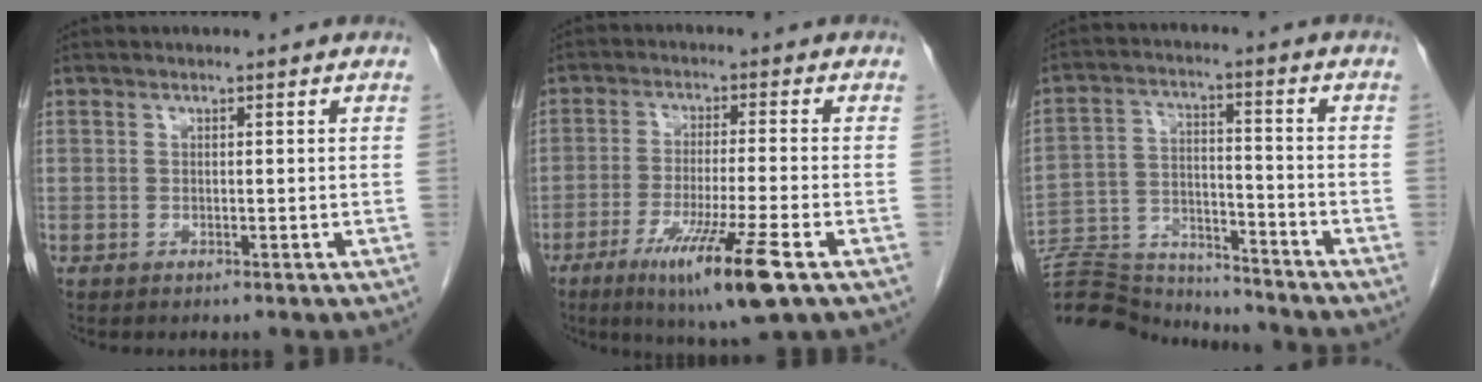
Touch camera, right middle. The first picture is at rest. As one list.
[{"total": 11.5, "force": [-5.9, -0.3, 9.8], "torque": [-0.179, -0.036, -0.096]}, {"total": 18.8, "force": [-18.0, 2.4, 5.0], "torque": [-0.113, 0.000, -0.290]}]